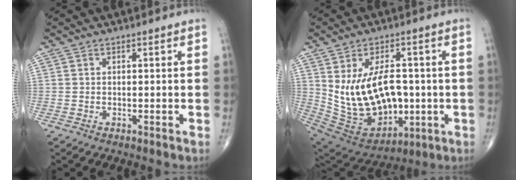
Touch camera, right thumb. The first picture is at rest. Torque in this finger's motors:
{"motor_torque": [2.09, 2.19, 0.53, -0.13, 0.15]}